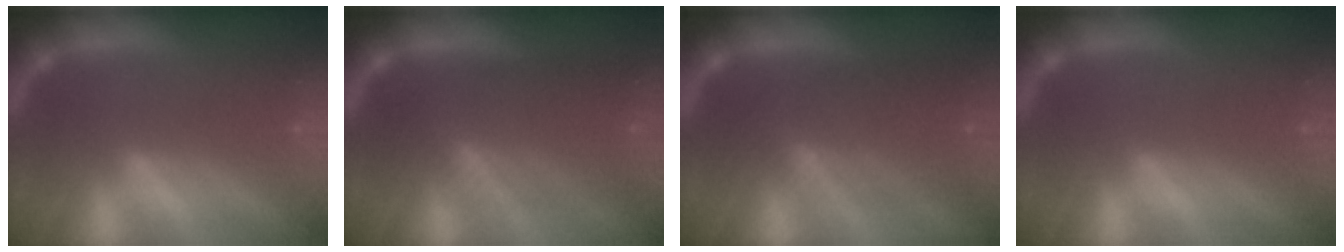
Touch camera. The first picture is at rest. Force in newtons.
{"total": 8.1}
{"total": 7.1}
{"total": 0.0}